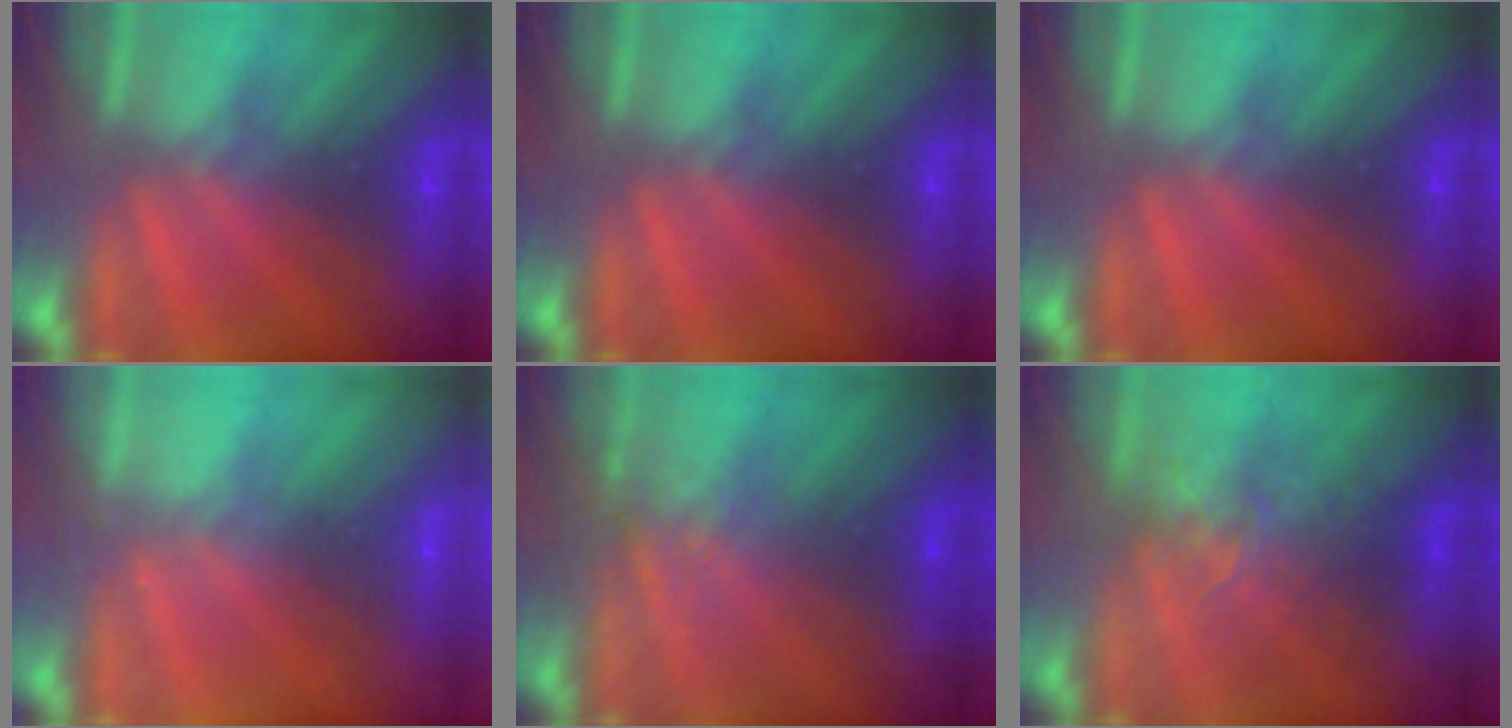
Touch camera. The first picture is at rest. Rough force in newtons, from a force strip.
{"total": 0.0}
{"total": 0.0}
{"total": 2.2}
{"total": 1.3}
{"total": 2.6}